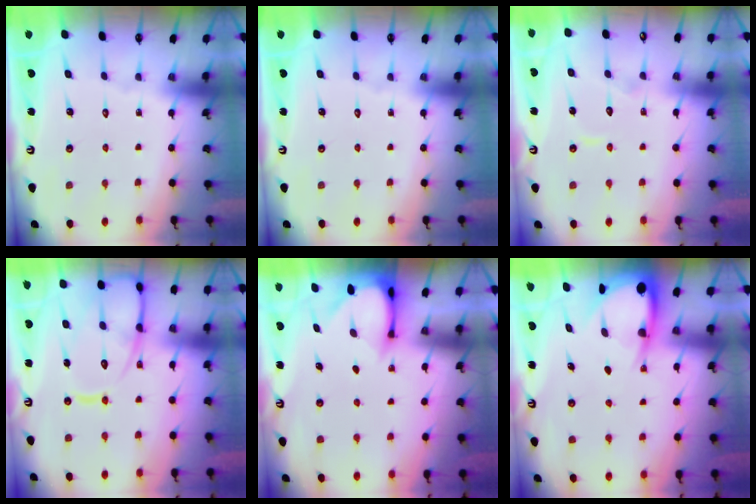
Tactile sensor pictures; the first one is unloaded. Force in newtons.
{"total": 0.0}
{"total": 6.0, "press": 5.9, "slide": 0.6}
{"total": 15.3, "press": 15.2, "slide": 1.6}
{"total": 2.9, "press": 2.9, "slide": 0.3}
{"total": 6.0, "press": 6.0, "slide": 0.7}